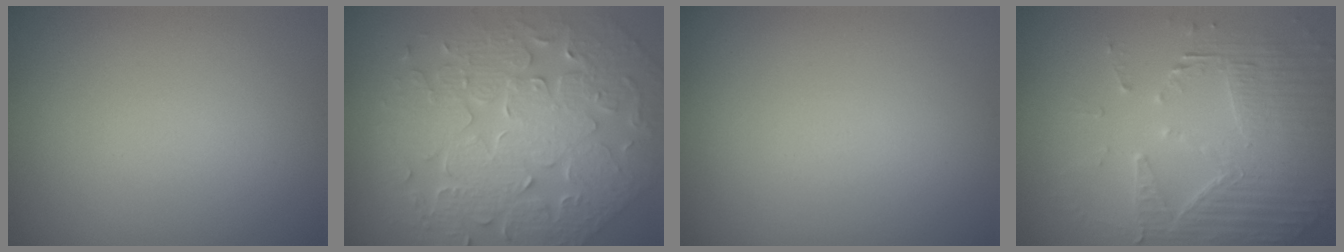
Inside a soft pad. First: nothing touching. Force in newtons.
{"total": 9.3, "press": 6.8, "slide": 6.3}
{"total": 0.0}
{"total": 5.0, "press": 4.4, "slide": 2.4}